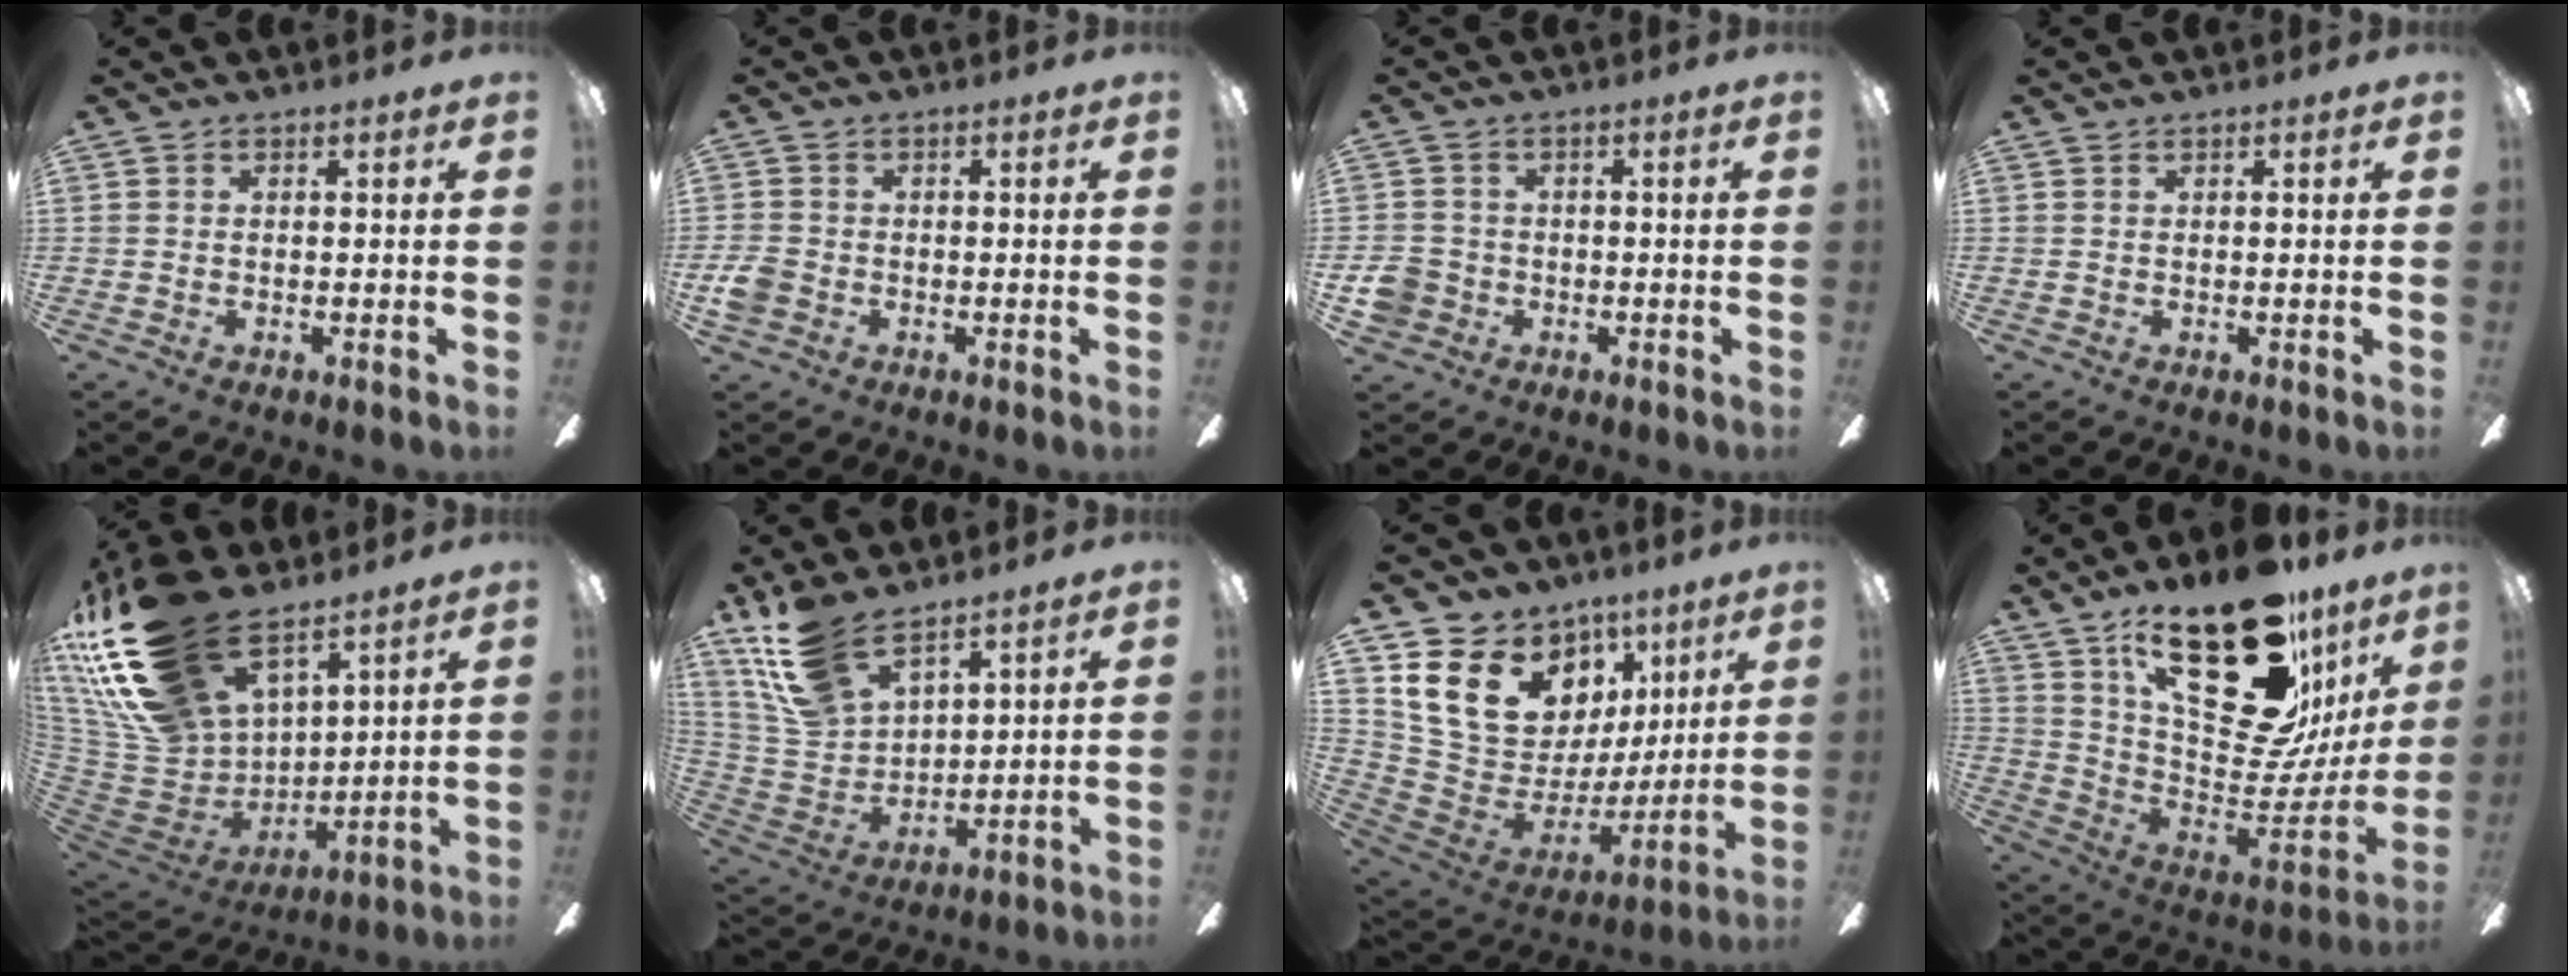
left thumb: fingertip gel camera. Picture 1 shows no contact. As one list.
[{"total": 3.8, "force": [-1.3, 3.1, 1.9], "torque": [-0.041, 0.005, -0.025]}, {"total": 5.7, "force": [-1.5, 5.2, 2.0], "torque": [-0.057, 0.009, -0.028]}, {"total": 0.0}, {"total": 27.4, "force": [18.7, 14.5, 13.8], "torque": [-0.292, -0.113, 0.356]}, {"total": 15.4, "force": [11.8, 6.5, 7.4], "torque": [-0.182, -0.049, 0.225]}, {"total": 19.2, "force": [10.1, 13.3, 9.5], "torque": [-0.175, -0.042, 0.197]}, {"total": 30.2, "force": [17.1, 13.3, 21.1], "torque": [-0.297, -0.117, 0.309]}]